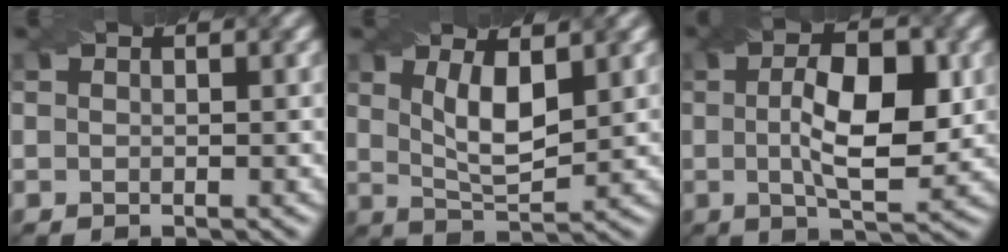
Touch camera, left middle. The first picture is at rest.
{"total": 4.4, "force": [1.4, 1.5, 3.9], "torque": [-0.081, -0.007, 0.030]}
{"total": 7.5, "force": [0.5, 2.7, 6.9], "torque": [-0.112, 0.003, 0.006]}